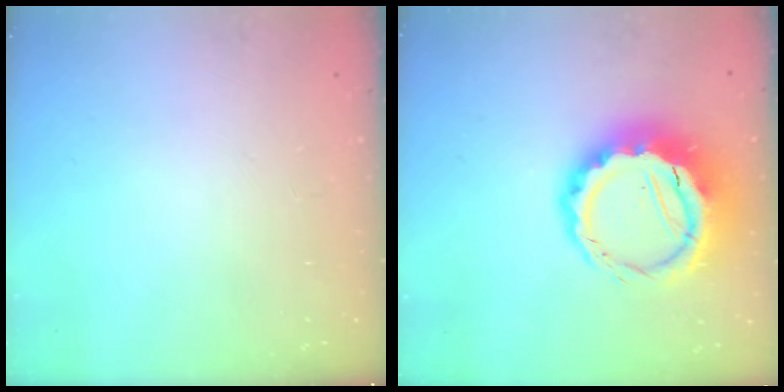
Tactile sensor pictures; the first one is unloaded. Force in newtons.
{"total": 12.4, "press": 12.1, "slide": 2.6}